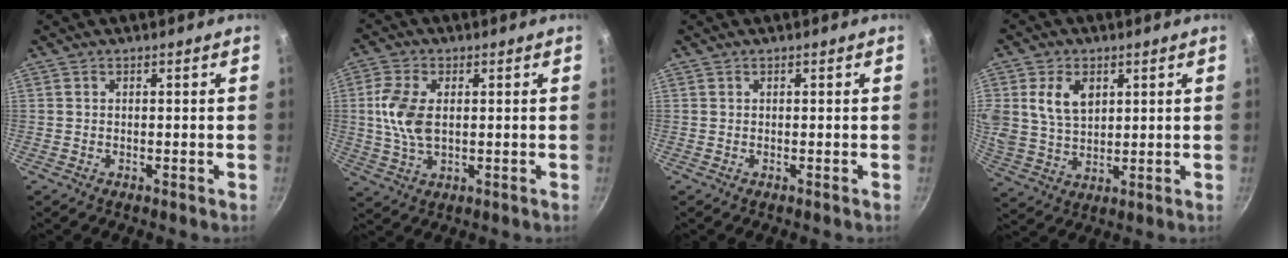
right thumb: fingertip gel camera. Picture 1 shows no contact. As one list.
[{"total": 8.3, "force": [0.7, 4.8, 6.8], "torque": [-0.142, 0.003, 0.014]}, {"total": 0.0}, {"total": 9.1, "force": [3.0, 6.4, 5.7], "torque": [-0.094, -0.013, 0.060]}]